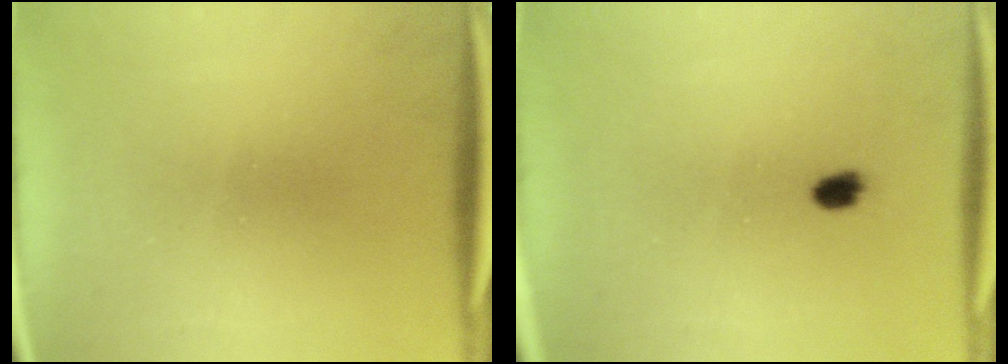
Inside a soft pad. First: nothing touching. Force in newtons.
{"total": 2.7}